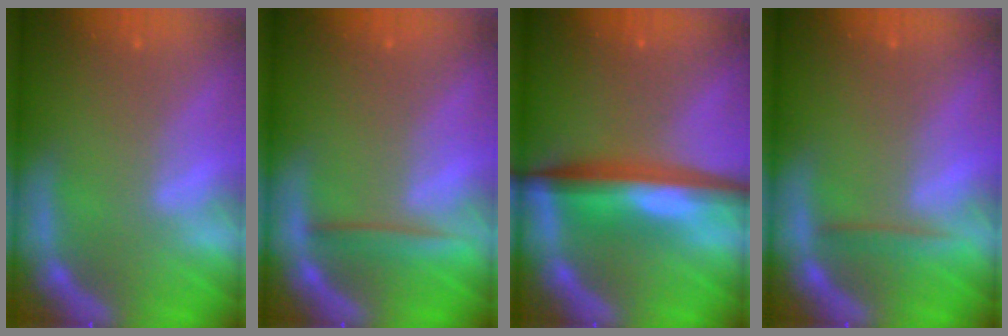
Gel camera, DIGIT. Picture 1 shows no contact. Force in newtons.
{"total": 2.0}
{"total": 7.1}
{"total": 1.4}